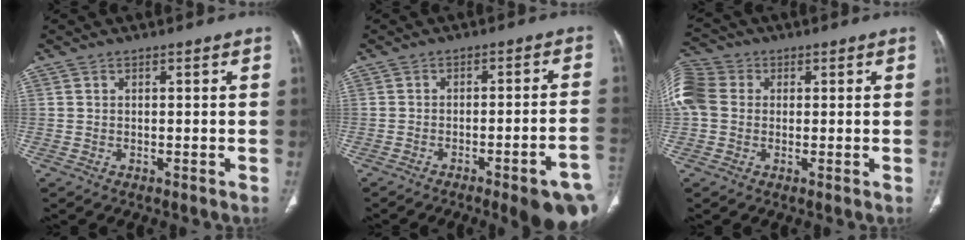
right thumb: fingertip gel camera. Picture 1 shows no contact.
{"total": 13.6, "force": [-7.1, 2.1, 11.4], "torque": [-0.107, 0.035, -0.089]}
{"total": 11.7, "force": [1.6, 9.8, 6.3], "torque": [-0.161, 0.032, 0.027]}